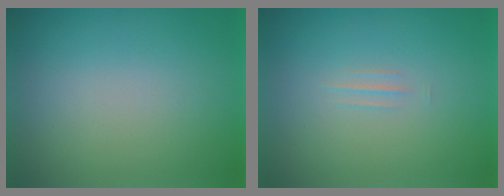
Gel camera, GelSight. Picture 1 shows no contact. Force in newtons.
{"total": 1.3}